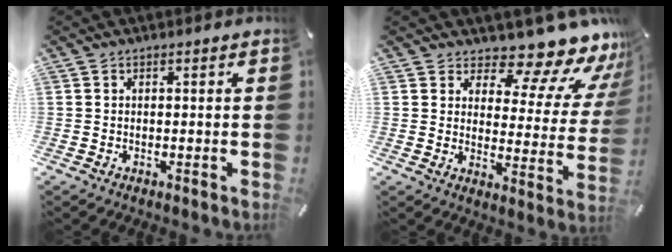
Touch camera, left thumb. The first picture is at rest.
{"total": 12.6, "force": [10.6, 4.1, 5.4], "torque": [-0.077, -0.099, 0.174]}